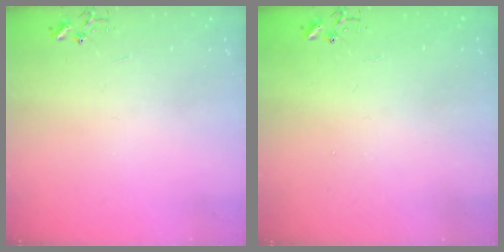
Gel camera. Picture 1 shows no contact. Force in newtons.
{"total": 1.1, "press": 1.1, "slide": 0.1}